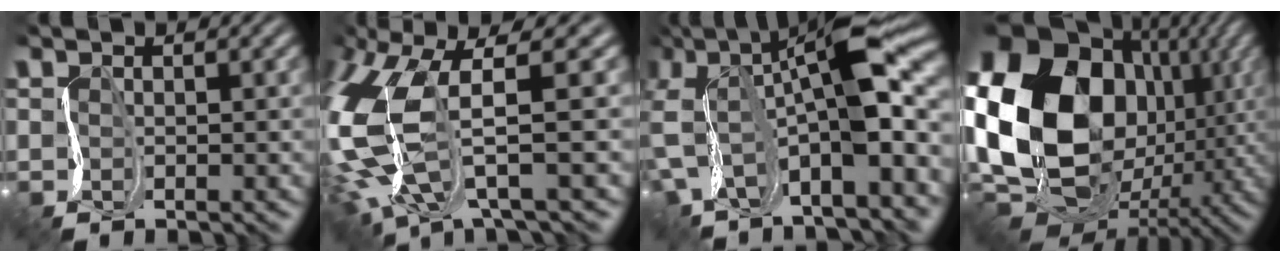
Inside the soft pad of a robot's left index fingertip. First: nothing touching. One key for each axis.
{"total": 9.3, "fx": -0.3, "fy": 3.1, "fz": 8.7, "tx": -0.229, "ty": -0.018, "tz": 0.008}
{"total": 12.1, "fx": 0.0, "fy": 3.6, "fz": 11.5, "tx": -0.227, "ty": 0.008, "tz": 0.028}
{"total": 19.7, "fx": 1.2, "fy": 15.8, "fz": 11.8, "tx": -0.290, "ty": -0.004, "tz": 0.041}